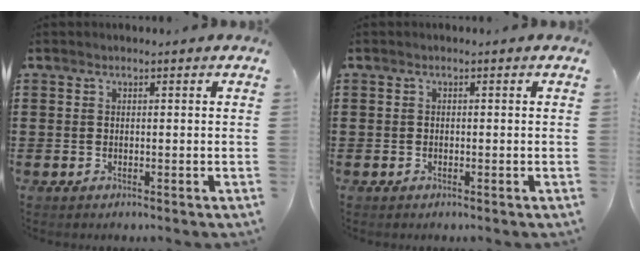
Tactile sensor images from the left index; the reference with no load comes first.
{"total": 0.6, "force": [-0.4, 0.4, 0.1], "torque": [-0.004, 0.000, -0.009]}